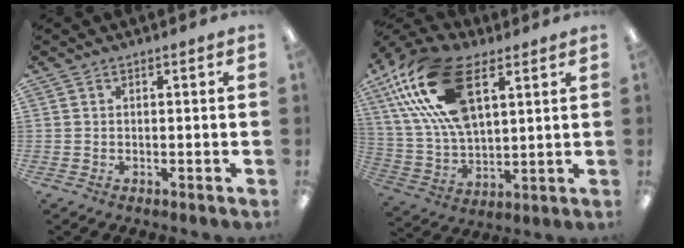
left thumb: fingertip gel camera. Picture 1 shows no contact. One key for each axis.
{"total": 23.1, "fx": 11.1, "fy": 12.3, "fz": 16.1, "tx": -0.350, "ty": -0.027, "tz": 0.196}